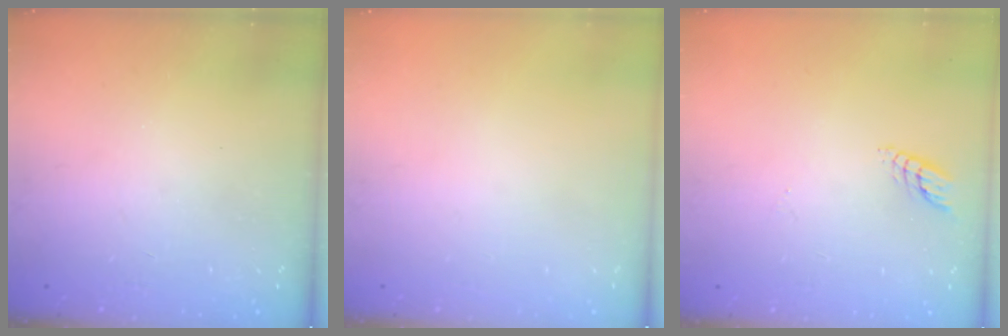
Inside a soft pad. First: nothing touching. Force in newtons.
{"total": 0.0}
{"total": 3.9, "press": 3.9, "slide": 0.4}